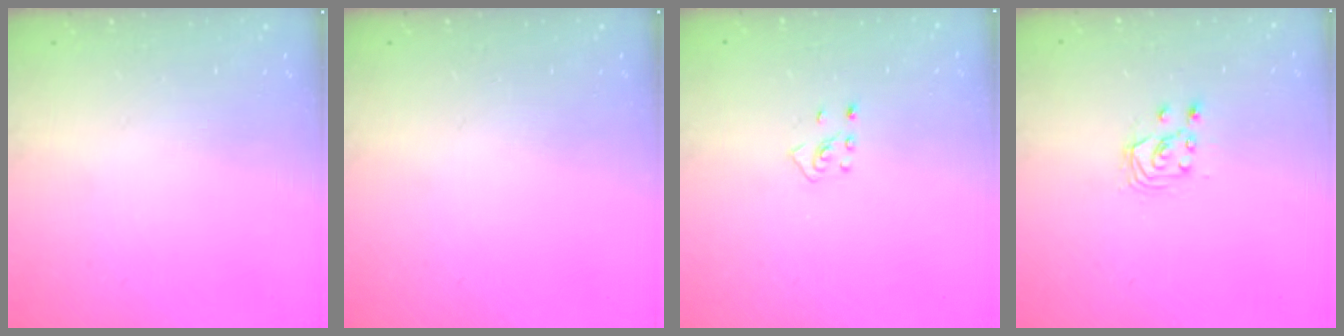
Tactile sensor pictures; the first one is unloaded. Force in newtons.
{"total": 0.0}
{"total": 2.7, "press": 2.6, "slide": 0.9}
{"total": 2.9, "press": 2.9, "slide": 0.2}